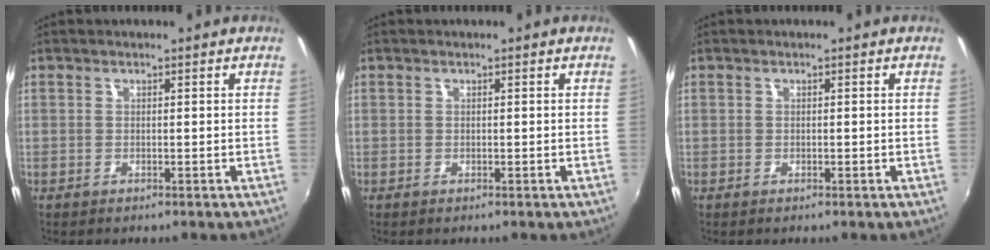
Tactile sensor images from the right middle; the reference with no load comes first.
{"total": 0.0}
{"total": 0.0}